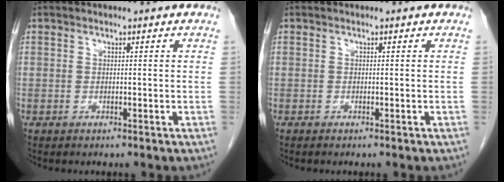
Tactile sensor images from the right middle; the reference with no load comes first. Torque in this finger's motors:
{"motor_torque": [-0.27, -0.03, -0.02, -0.01]}